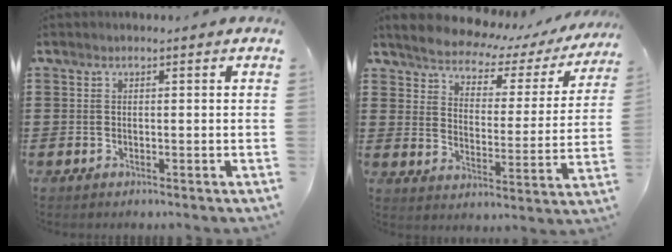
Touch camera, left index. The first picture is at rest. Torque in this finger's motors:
{"motor_torque": [2.14, 0.00, 0.60, 0.01]}